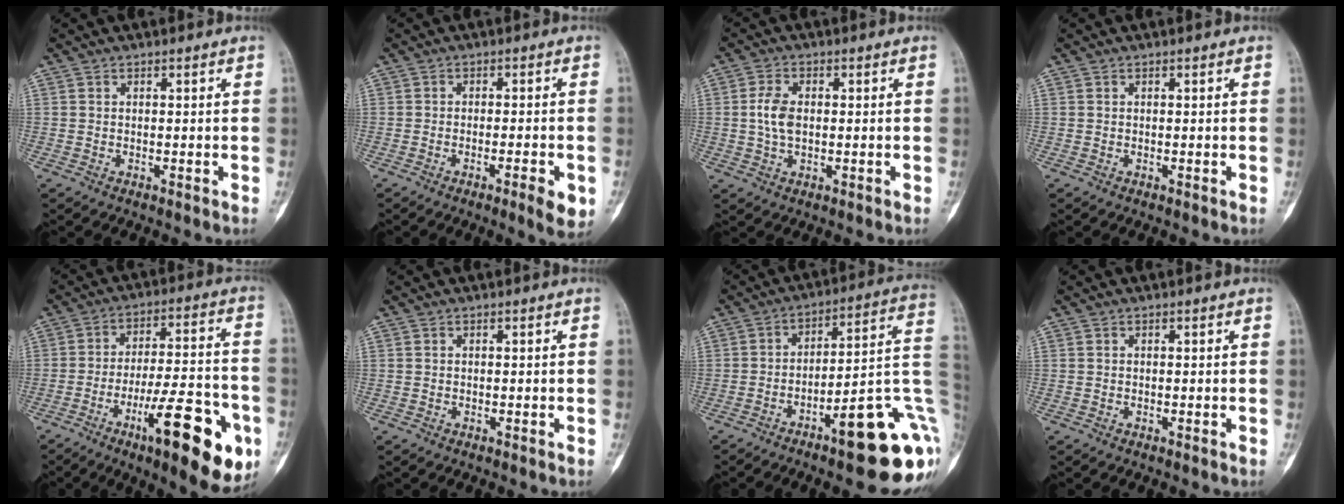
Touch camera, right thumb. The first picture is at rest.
{"total": 5.2, "force": [-2.1, 1.0, 4.7], "torque": [-0.067, 0.000, -0.028]}
{"total": 5.1, "force": [0.3, 3.0, 4.1], "torque": [-0.088, 0.003, 0.004]}
{"total": 0.0}
{"total": 21.3, "force": [-9.2, 5.9, 18.4], "torque": [-0.243, 0.037, -0.132]}
{"total": 0.0}
{"total": 20.5, "force": [-7.4, 5.1, 18.4], "torque": [-0.179, 0.054, -0.094]}
{"total": 0.0}